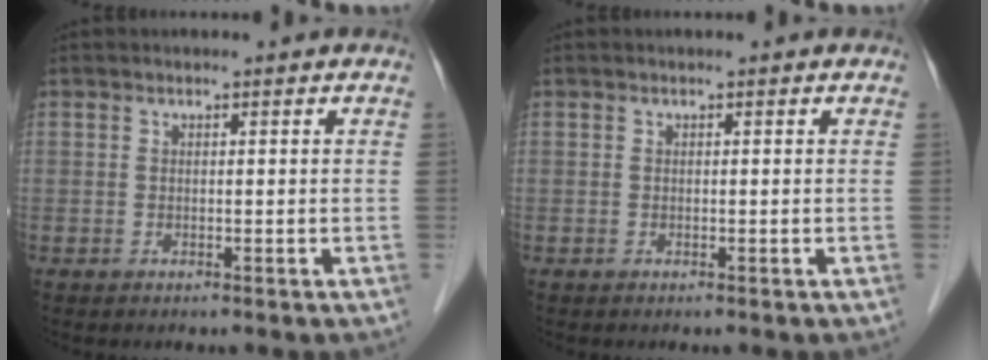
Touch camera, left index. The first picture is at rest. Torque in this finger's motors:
{"motor_torque": [0.00, 0.00, 0.00, 0.00]}